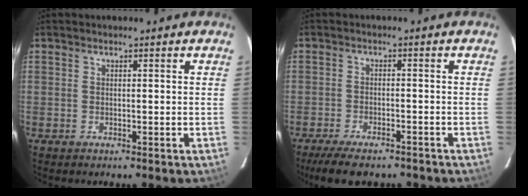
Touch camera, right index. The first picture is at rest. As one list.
[{"total": 9.9, "force": [-8.1, 3.0, 4.9], "torque": [-0.109, -0.023, -0.131]}]